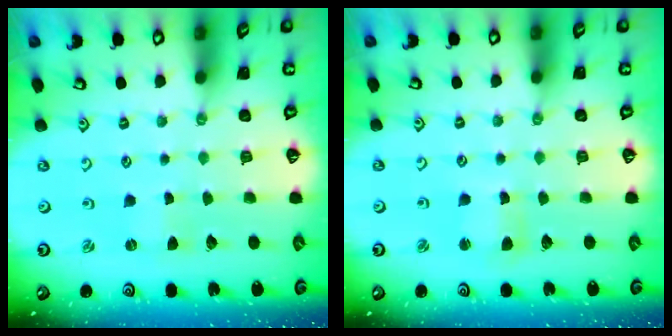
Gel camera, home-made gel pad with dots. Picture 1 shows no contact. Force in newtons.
{"total": 3.1, "press": 3.1, "slide": 0.2}